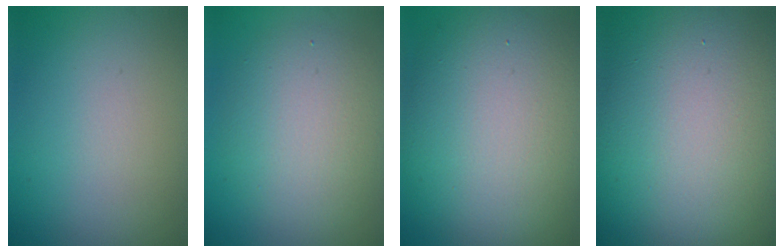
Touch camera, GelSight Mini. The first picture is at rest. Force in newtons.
{"total": 5.5, "press": 5.5, "slide": 0.4}
{"total": 13.4, "press": 13.4, "slide": 0.9}
{"total": 24.6, "press": 24.6, "slide": 1.1}